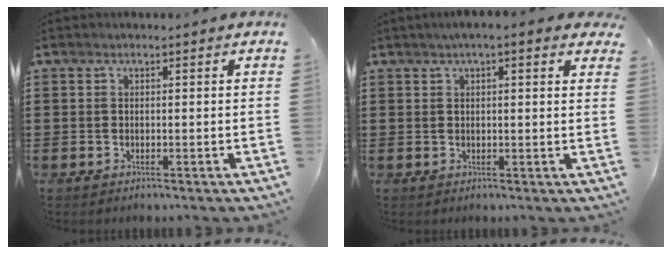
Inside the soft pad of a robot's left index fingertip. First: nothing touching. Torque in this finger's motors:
{"motor_torque": [2.14, 0.00, 0.70, 0.07]}